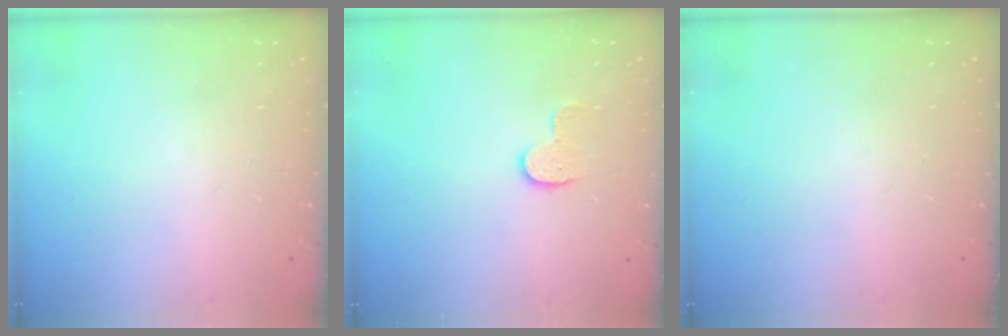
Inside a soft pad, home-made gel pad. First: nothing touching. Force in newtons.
{"total": 8.1, "press": 8.1, "slide": 0.4}
{"total": 0.0}